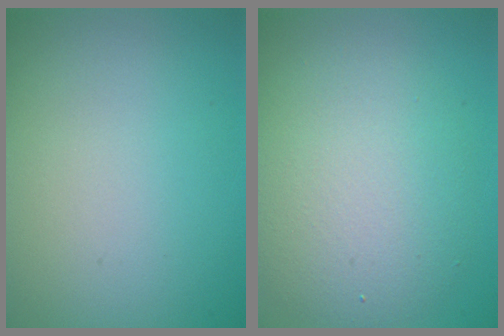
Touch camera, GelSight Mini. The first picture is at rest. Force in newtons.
{"total": 5.9, "press": 5.9, "slide": 0.4}